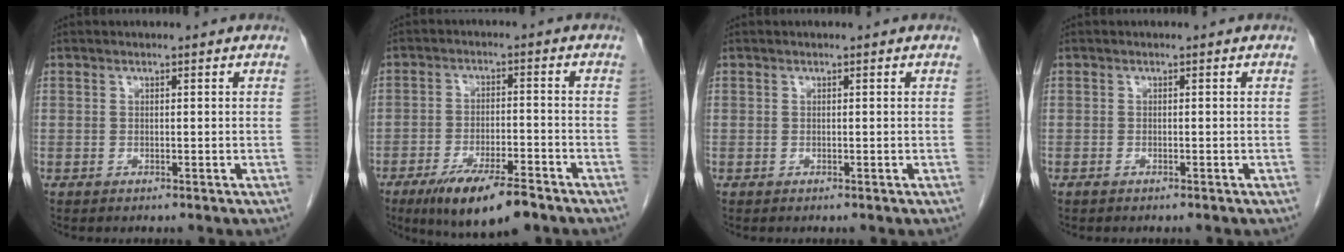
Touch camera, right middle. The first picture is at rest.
{"total": 10.8, "force": [-7.5, 2.2, 7.5], "torque": [-0.126, -0.019, -0.123]}
{"total": 0.0}
{"total": 0.8, "force": [-0.6, 0.1, 0.4], "torque": [-0.012, -0.002, -0.009]}